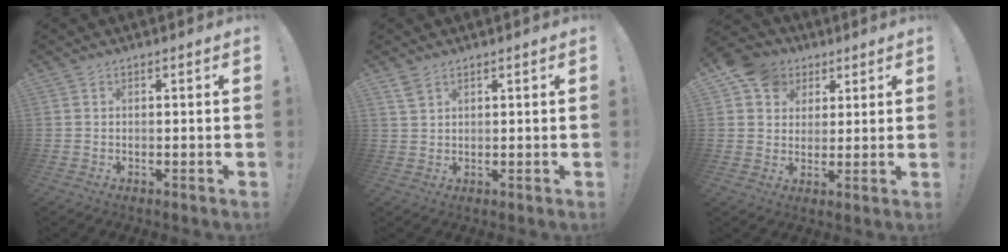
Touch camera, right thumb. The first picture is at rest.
{"total": 2.9, "force": [2.1, 1.3, 1.5], "torque": [-0.027, -0.009, 0.039]}
{"total": 9.4, "force": [4.6, 7.8, 2.7], "torque": [-0.040, -0.024, 0.091]}